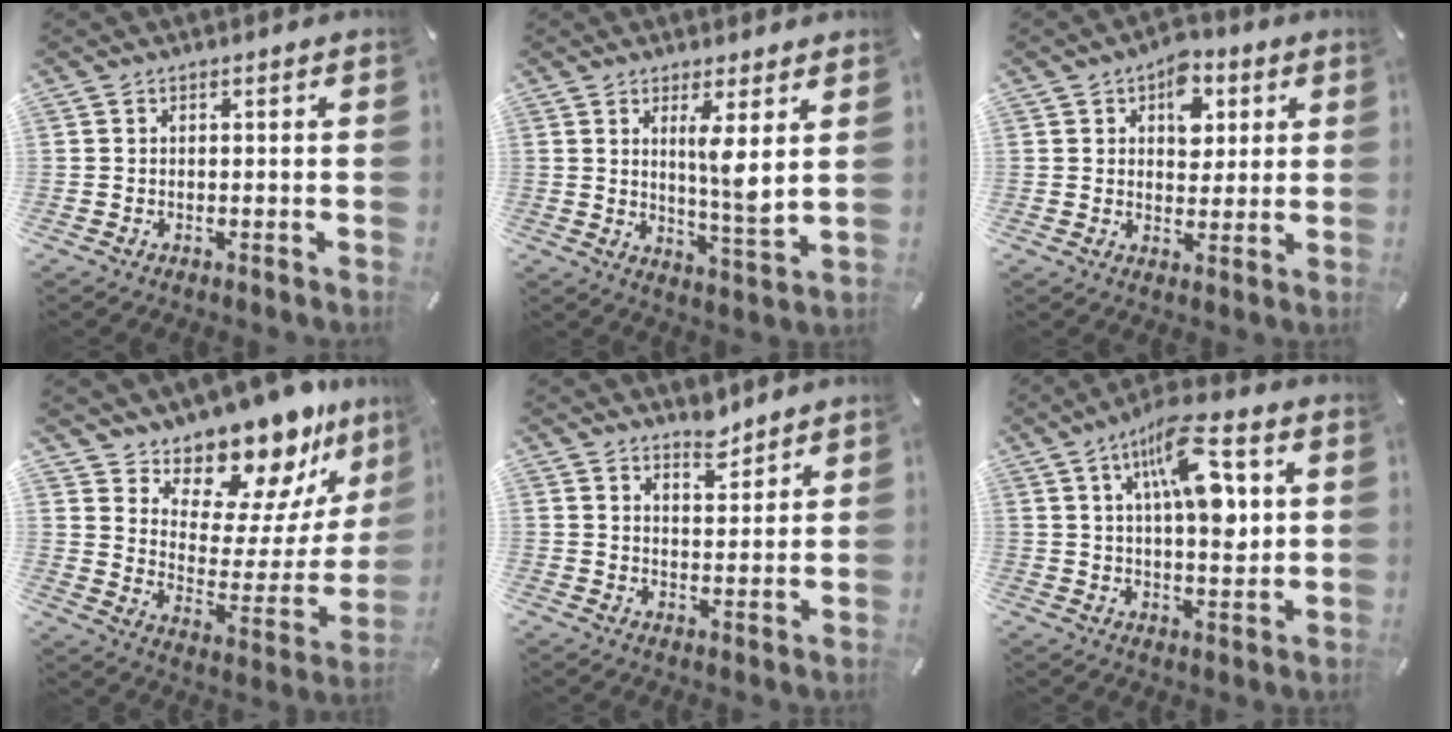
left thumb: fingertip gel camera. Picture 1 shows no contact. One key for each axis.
{"total": 8.2, "fx": 3.1, "fy": 1.4, "fz": 7.5, "tx": -0.132, "ty": -0.030, "tz": 0.046}
{"total": 8.7, "fx": 3.0, "fy": 6.1, "fz": 5.4, "tx": -0.061, "ty": -0.002, "tz": 0.045}
{"total": 15.6, "fx": 14.3, "fy": 5.6, "fz": 2.9, "tx": -0.050, "ty": -0.146, "tz": 0.242}
{"total": 5.2, "fx": 4.8, "fy": 1.6, "fz": 1.1, "tx": 0.001, "ty": -0.039, "tz": 0.085}
{"total": 15.0, "fx": 5.4, "fy": 6.2, "fz": 12.5, "tx": -0.204, "ty": -0.012, "tz": 0.088}